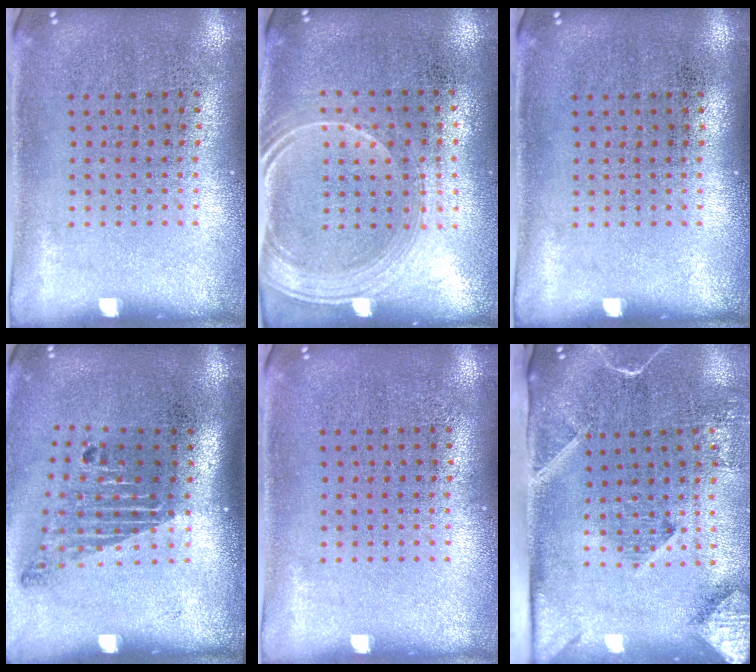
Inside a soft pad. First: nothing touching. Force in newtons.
{"total": 1.6, "press": 1.4, "slide": 0.8}
{"total": 0.0}
{"total": 1.8, "press": 1.2, "slide": 1.4}
{"total": 0.0}
{"total": 2.9, "press": 2.1, "slide": 2.0}